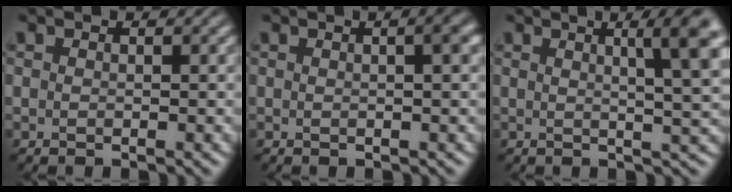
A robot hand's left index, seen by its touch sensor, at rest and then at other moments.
{"total": 3.1, "force": [0.8, 1.1, 2.7], "torque": [-0.014, 0.014, 0.001]}
{"total": 6.5, "force": [2.2, 1.6, 5.9], "torque": [-0.046, 0.015, 0.026]}